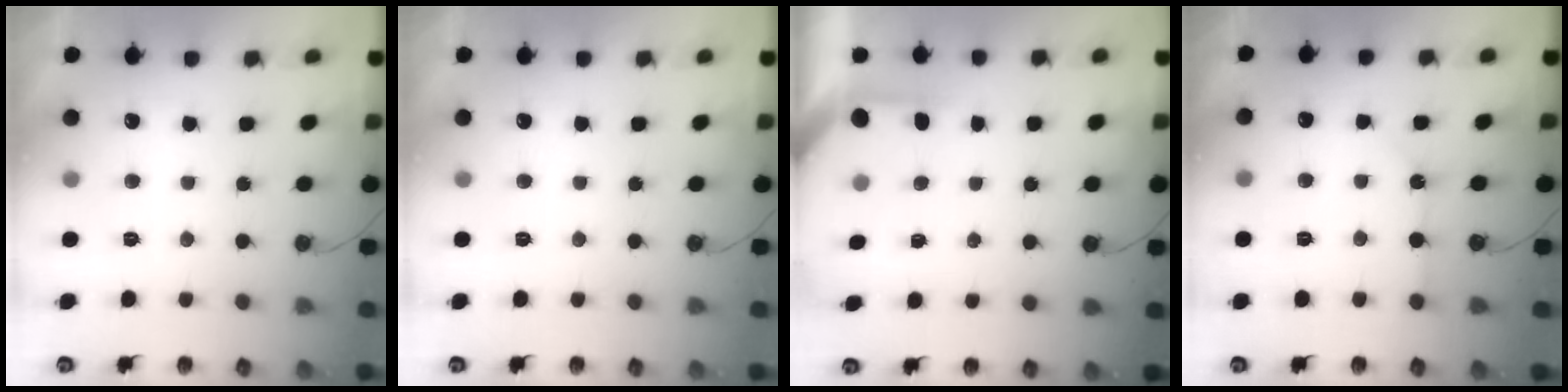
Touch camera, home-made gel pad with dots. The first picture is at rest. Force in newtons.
{"total": 0.0}
{"total": 1.9, "press": 1.9, "slide": 0.3}
{"total": 2.5, "press": 2.5, "slide": 0.4}